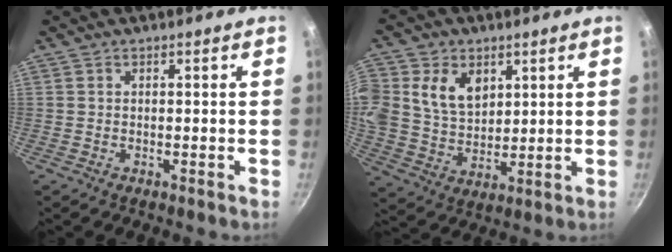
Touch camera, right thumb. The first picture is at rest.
{"total": 13.0, "force": [4.2, 9.9, 7.2], "torque": [-0.132, -0.012, 0.082]}